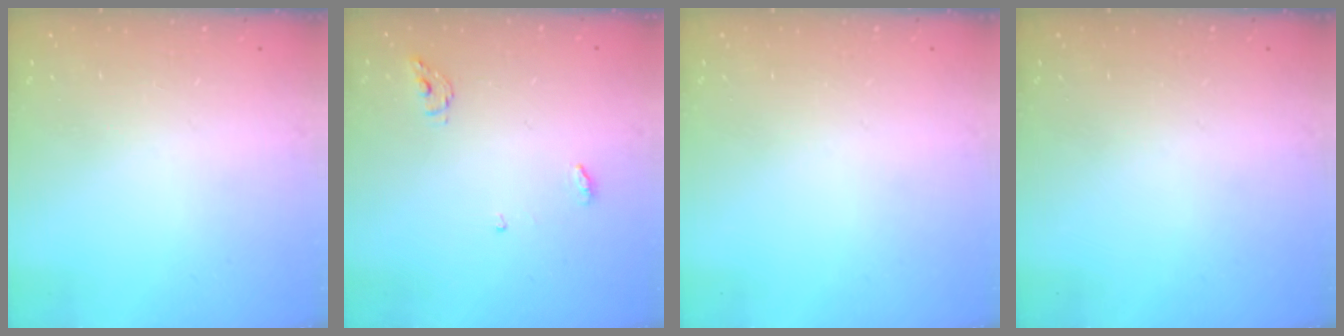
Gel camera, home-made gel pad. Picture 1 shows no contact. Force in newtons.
{"total": 4.4, "press": 4.4, "slide": 0.3}
{"total": 0.0}
{"total": 0.0}